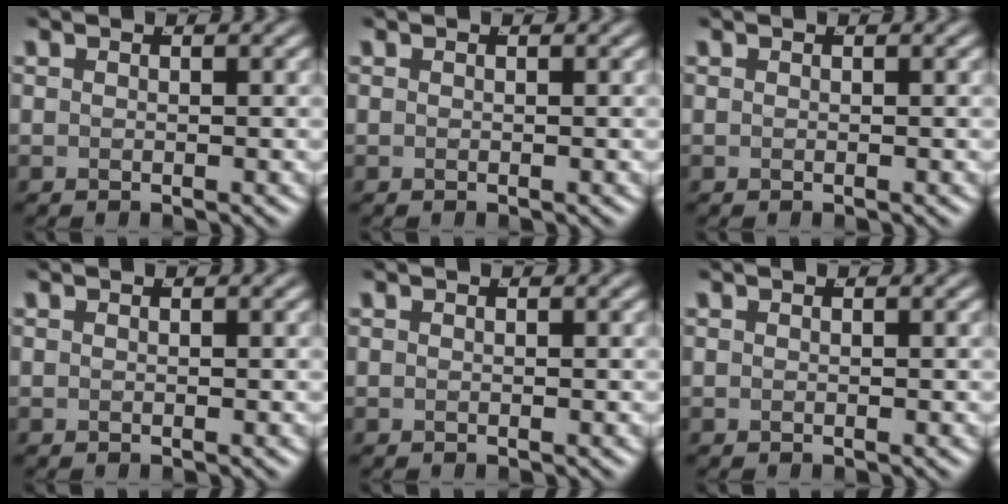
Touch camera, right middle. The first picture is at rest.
{"total": 0.0}
{"total": 0.0}
{"total": 0.0}
{"total": 0.0}
{"total": 0.0}